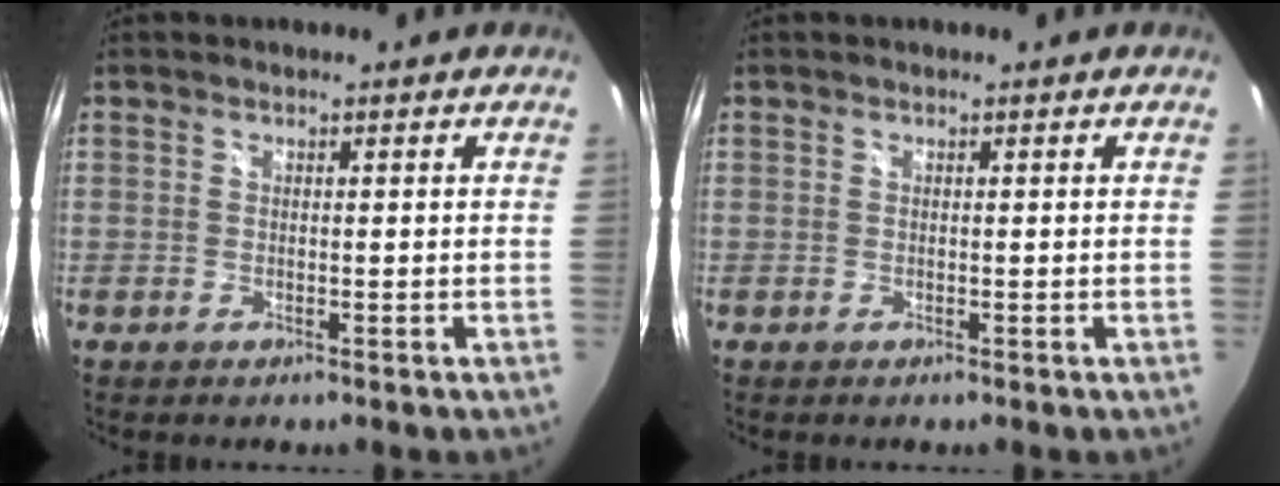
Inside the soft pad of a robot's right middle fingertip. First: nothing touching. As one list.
[{"total": 0.0}]